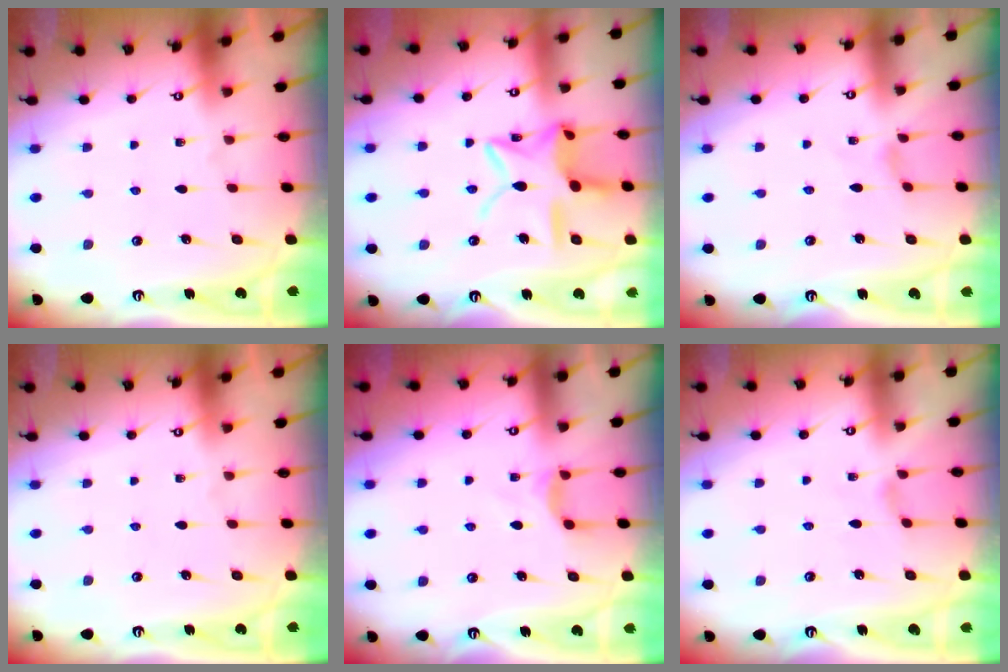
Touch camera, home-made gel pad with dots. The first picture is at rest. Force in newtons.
{"total": 14.0, "press": 14.0, "slide": 1.0}
{"total": 0.0}
{"total": 0.0}
{"total": 2.8, "press": 2.8, "slide": 0.4}
{"total": 0.0}